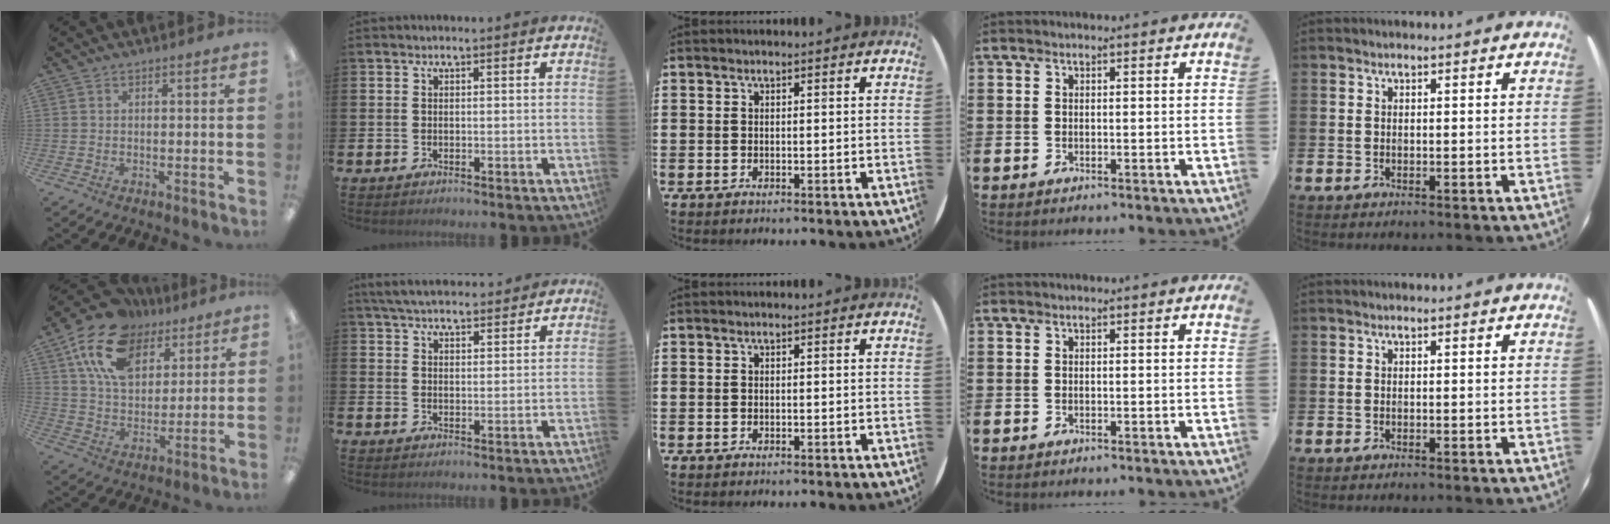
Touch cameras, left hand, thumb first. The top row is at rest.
{"thumb": {"total": 17.2, "force": [9.9, 10.8, 9.1], "torque": [-0.176, -0.028, 0.186]}, "index": {"total": 5.2, "force": [5.0, 1.0, 1.0], "torque": [-0.028, -0.021, 0.091]}}